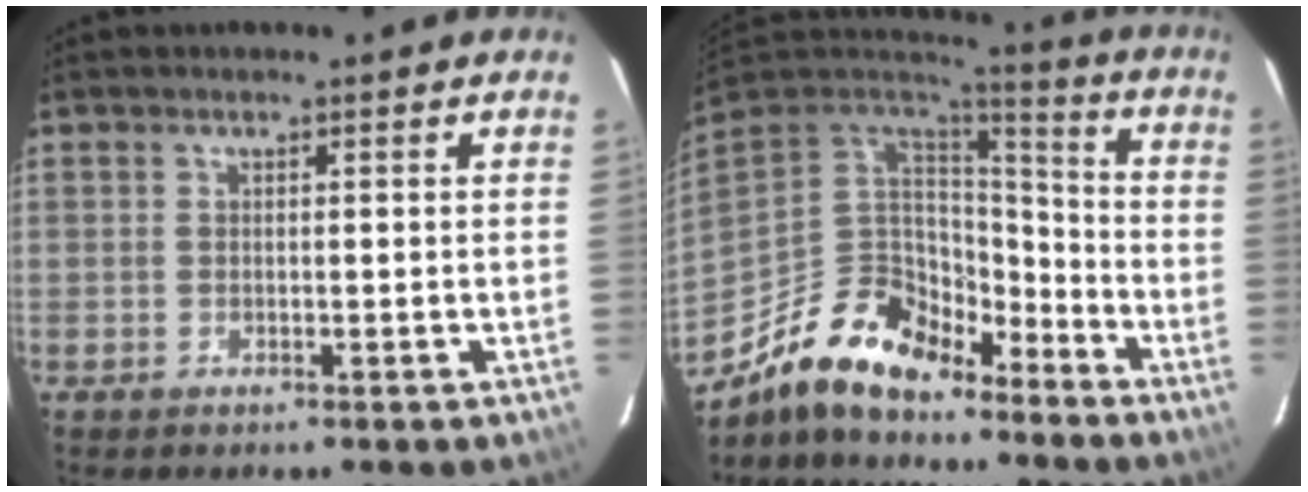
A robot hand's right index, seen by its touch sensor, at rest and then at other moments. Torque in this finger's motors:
{"motor_torque": [0.99, -1.14, 0.57, 0.05]}